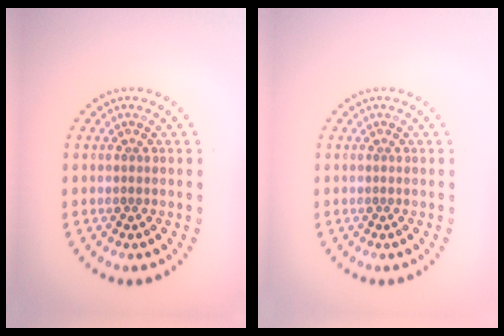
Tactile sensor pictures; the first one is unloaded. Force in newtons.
{"total": 0.0}